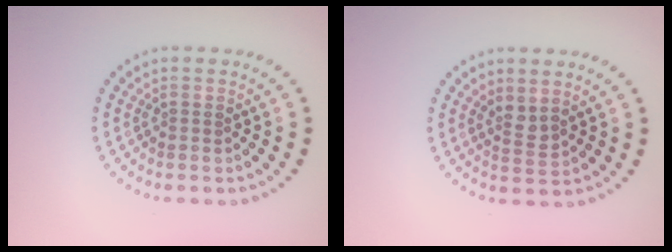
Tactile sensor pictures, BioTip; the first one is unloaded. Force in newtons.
{"total": 1.6, "press": 1.3, "slide": 1.0}